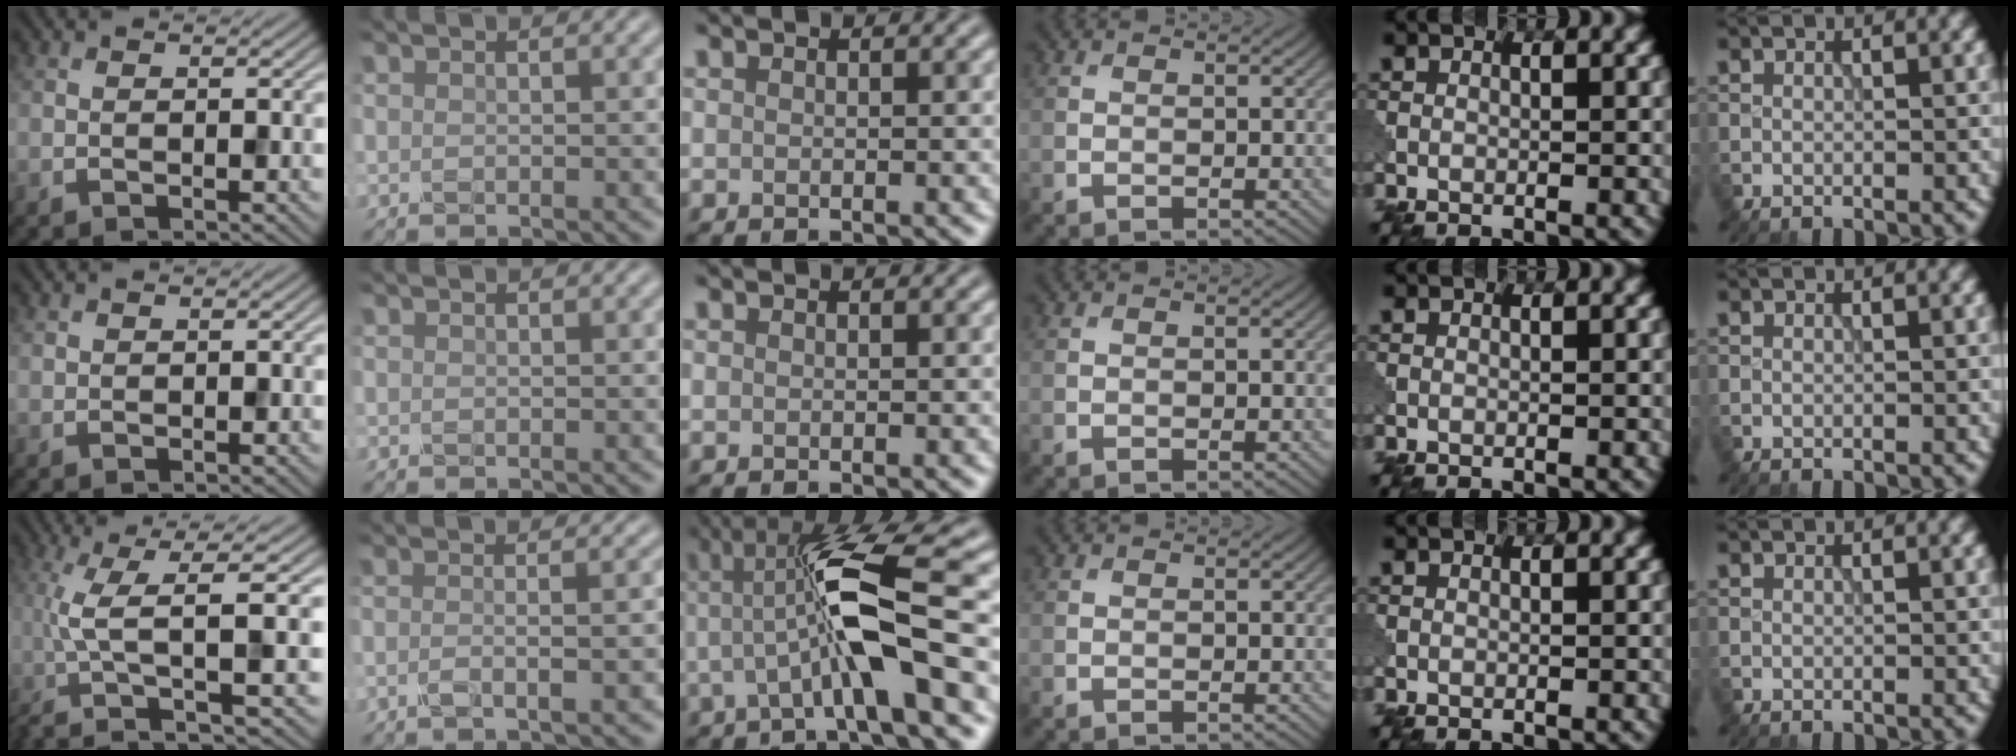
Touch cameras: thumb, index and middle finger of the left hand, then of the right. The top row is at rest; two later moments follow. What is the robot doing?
{"motion": "shake", "object": "salt shaker"}